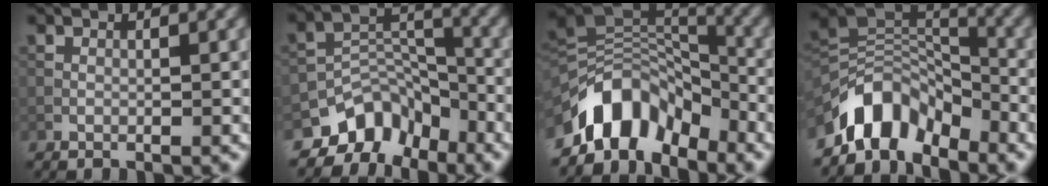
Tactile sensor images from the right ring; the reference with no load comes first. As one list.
[{"total": 6.5, "force": [-4.9, 3.7, 2.0], "torque": [-0.017, -0.005, -0.091]}, {"total": 8.6, "force": [-6.0, 4.4, 4.4], "torque": [-0.053, 0.006, -0.118]}, {"total": 6.9, "force": [-5.3, 3.4, 3.0], "torque": [-0.033, -0.001, -0.107]}]